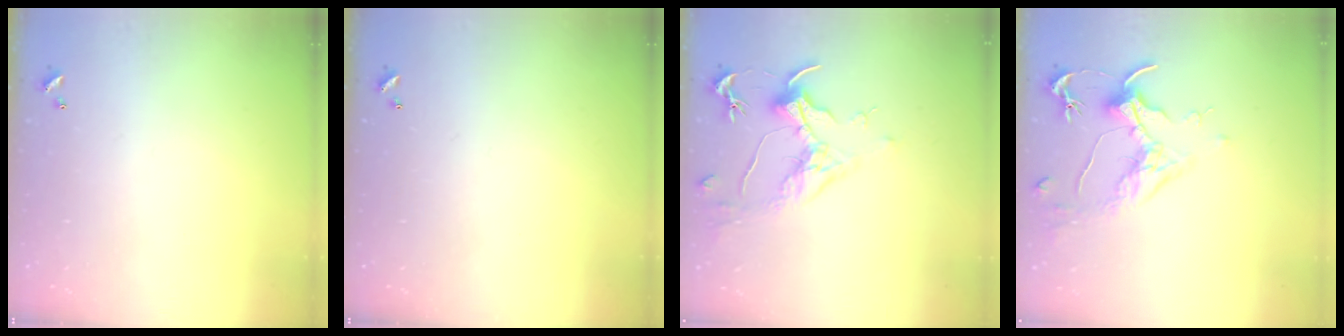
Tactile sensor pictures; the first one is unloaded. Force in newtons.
{"total": 0.0}
{"total": 1.6, "press": 1.4, "slide": 0.7}
{"total": 1.6, "press": 1.4, "slide": 0.9}